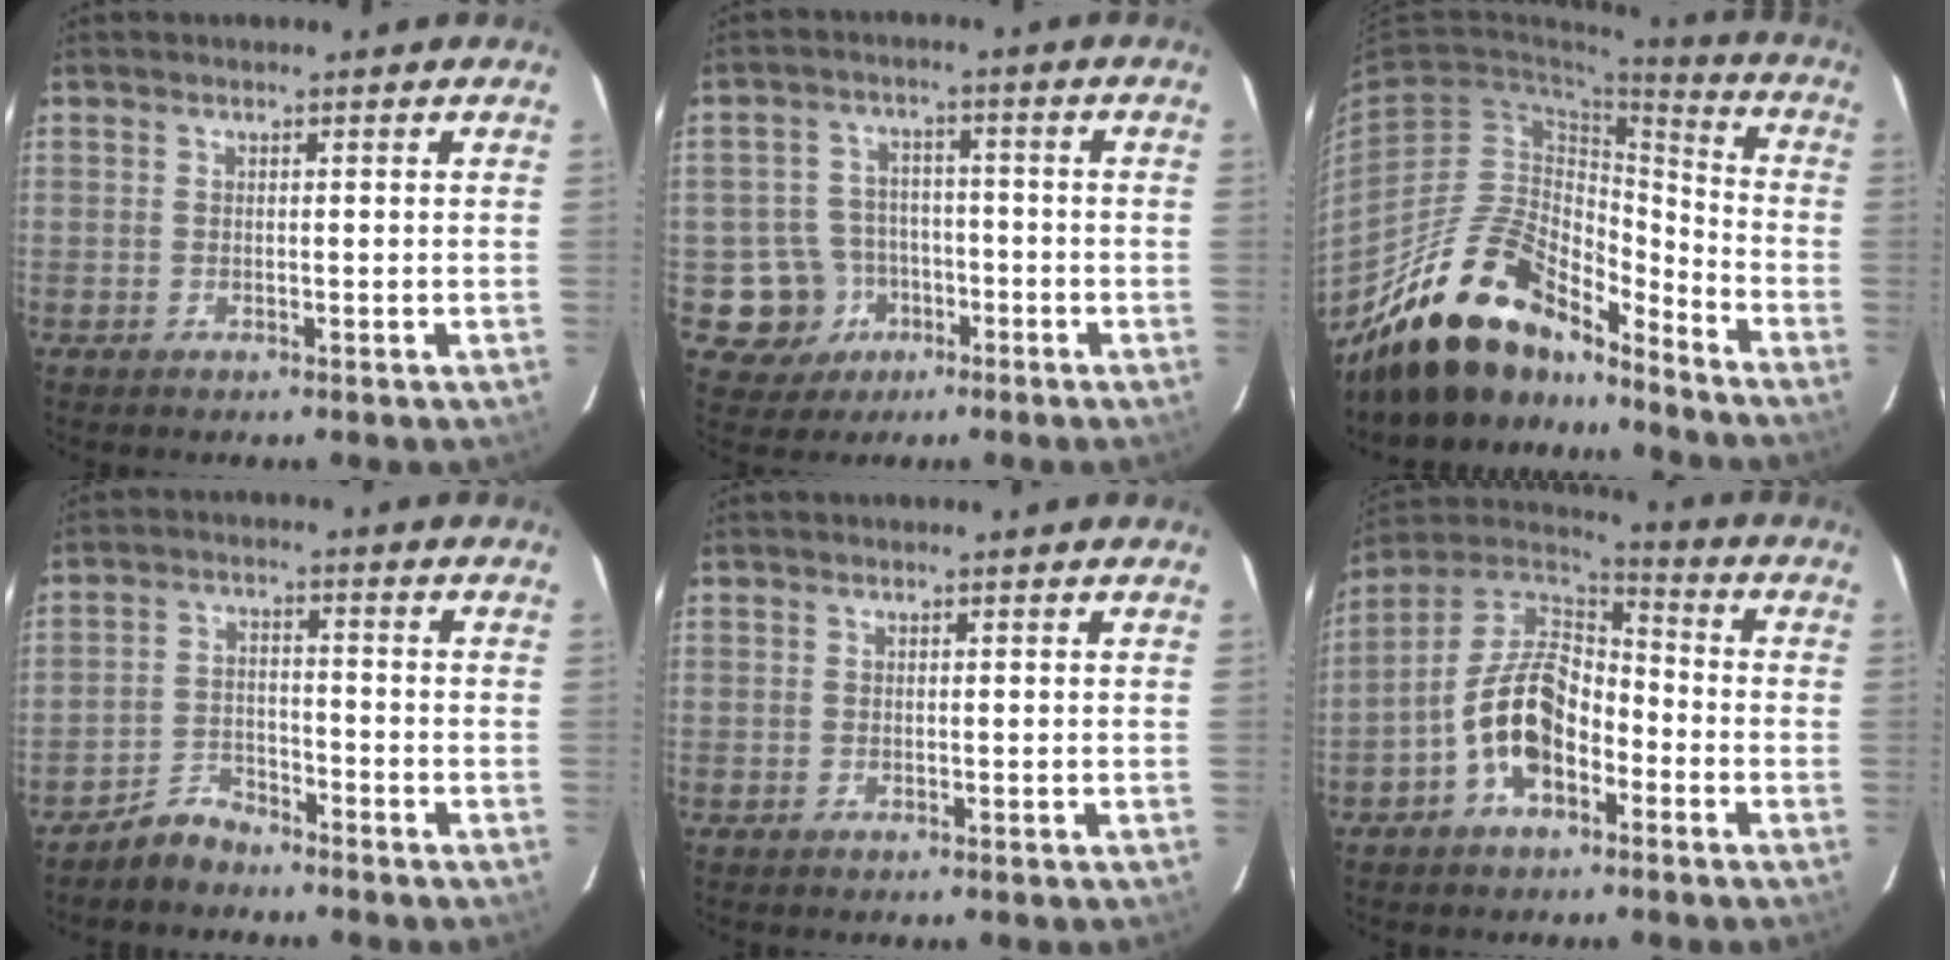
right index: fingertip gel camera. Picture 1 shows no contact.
{"total": 8.4, "force": [-3.4, 7.6, 0.7], "torque": [-0.037, 0.028, -0.042]}
{"total": 19.9, "force": [-16.7, 7.3, 8.1], "torque": [-0.151, 0.028, -0.283]}
{"total": 4.7, "force": [-4.3, 2.0, 0.5], "torque": [-0.019, 0.016, -0.077]}
{"total": 0.0}
{"total": 12.7, "force": [-4.9, 7.3, 9.1], "torque": [-0.184, 0.021, -0.091]}